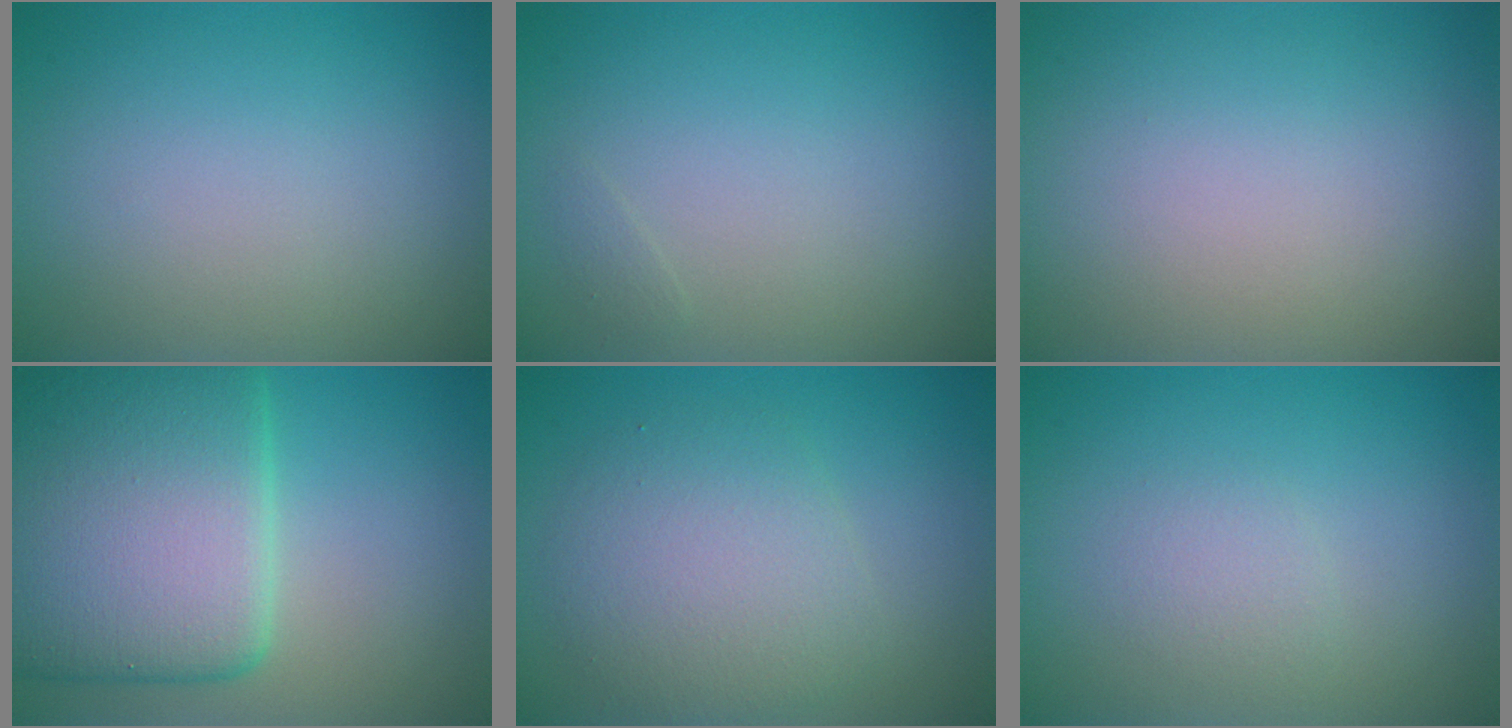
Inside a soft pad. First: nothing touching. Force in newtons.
{"total": 0.5, "press": 0.5, "slide": 0.1}
{"total": 0.0}
{"total": 13.4, "press": 13.4, "slide": 0.5}
{"total": 4.7, "press": 4.7, "slide": 0.1}
{"total": 1.3, "press": 1.3, "slide": 0.2}